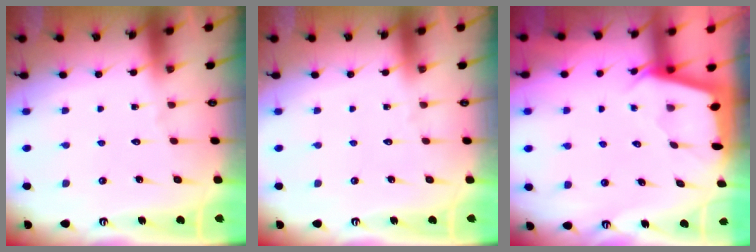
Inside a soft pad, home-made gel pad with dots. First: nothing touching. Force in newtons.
{"total": 0.0}
{"total": 2.2, "press": 2.1, "slide": 0.3}